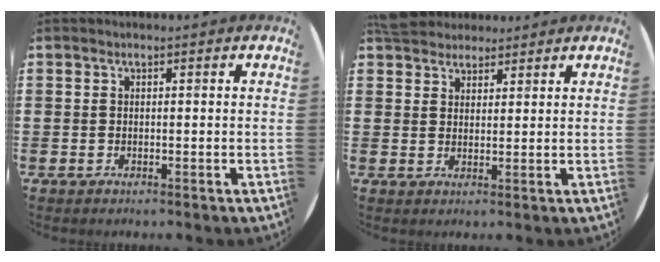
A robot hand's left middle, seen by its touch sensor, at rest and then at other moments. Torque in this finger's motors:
{"motor_torque": [0.85, -1.07, 0.01, 0.02]}